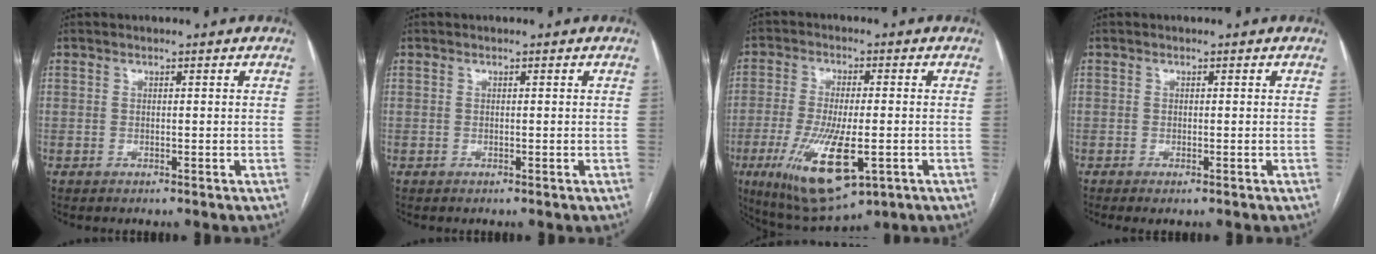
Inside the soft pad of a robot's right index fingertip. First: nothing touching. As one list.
[{"total": 0.0}, {"total": 13.9, "force": [-4.6, 4.0, 12.5], "torque": [-0.239, -0.026, -0.063]}, {"total": 1.1, "force": [-0.8, 0.1, 0.7], "torque": [-0.010, -0.003, -0.012]}]